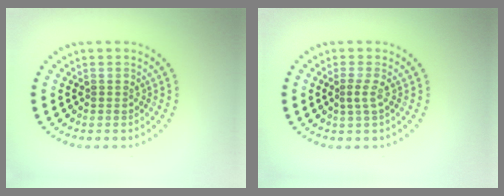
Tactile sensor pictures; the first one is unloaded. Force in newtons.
{"total": 1.1, "press": 0.8, "slide": 0.8}